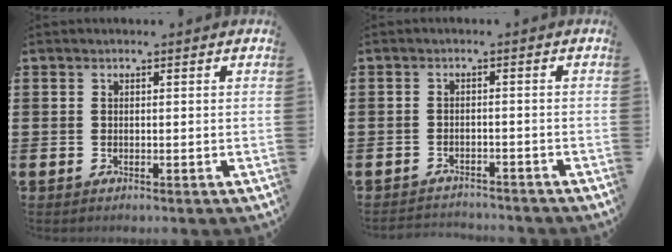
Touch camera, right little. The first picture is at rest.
{"total": 1.9, "force": [-1.9, 0.0, -0.2], "torque": [-0.003, 0.003, -0.041]}